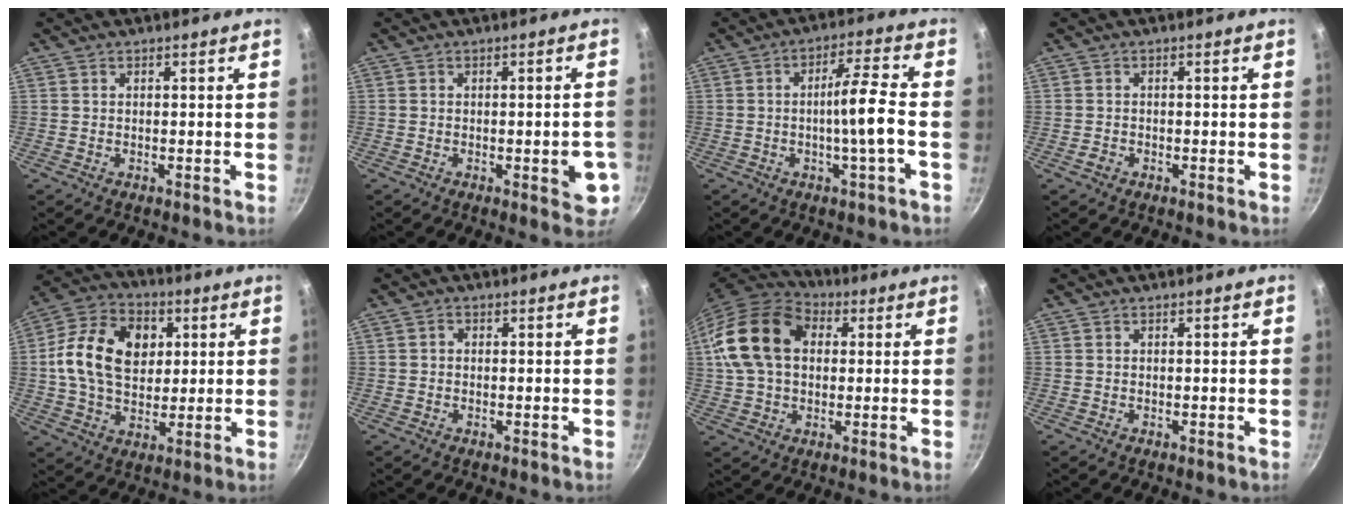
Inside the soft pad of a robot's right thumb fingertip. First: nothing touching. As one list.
[{"total": 8.7, "force": [-2.6, 2.9, 7.8], "torque": [-0.070, 0.022, -0.028]}, {"total": 8.1, "force": [-2.0, -0.1, 7.9], "torque": [-0.131, 0.021, -0.033]}, {"total": 1.1, "force": [-0.8, 0.7, 0.5], "torque": [-0.012, 0.003, -0.014]}, {"total": 17.1, "force": [3.1, 12.3, 11.4], "torque": [-0.174, 0.011, 0.042]}, {"total": 1.0, "force": [0.0, 0.9, 0.5], "torque": [-0.009, 0.006, -0.001]}, {"total": 18.0, "force": [3.4, 12.9, 12.1], "torque": [-0.212, 0.025, 0.048]}, {"total": 0.0}]